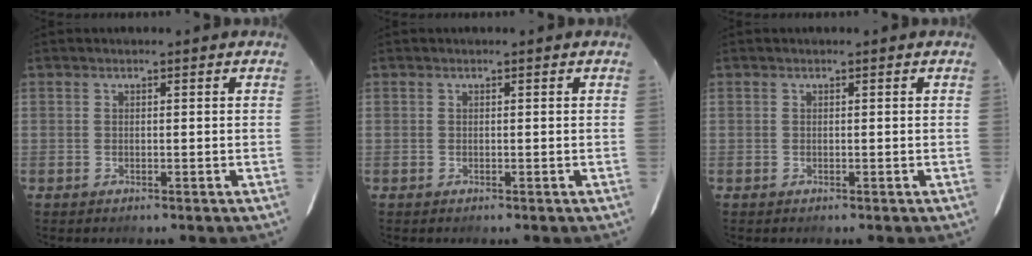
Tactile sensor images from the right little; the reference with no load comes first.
{"total": 0.0}
{"total": 0.0}